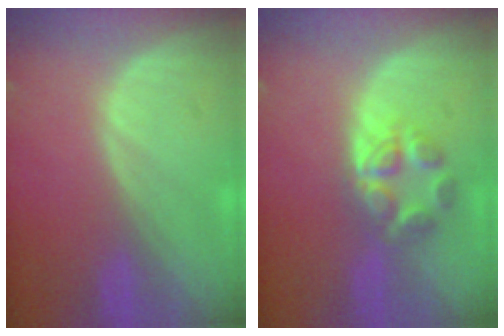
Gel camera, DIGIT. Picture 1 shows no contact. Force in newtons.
{"total": 5.9, "press": 5.5, "slide": 2.2}